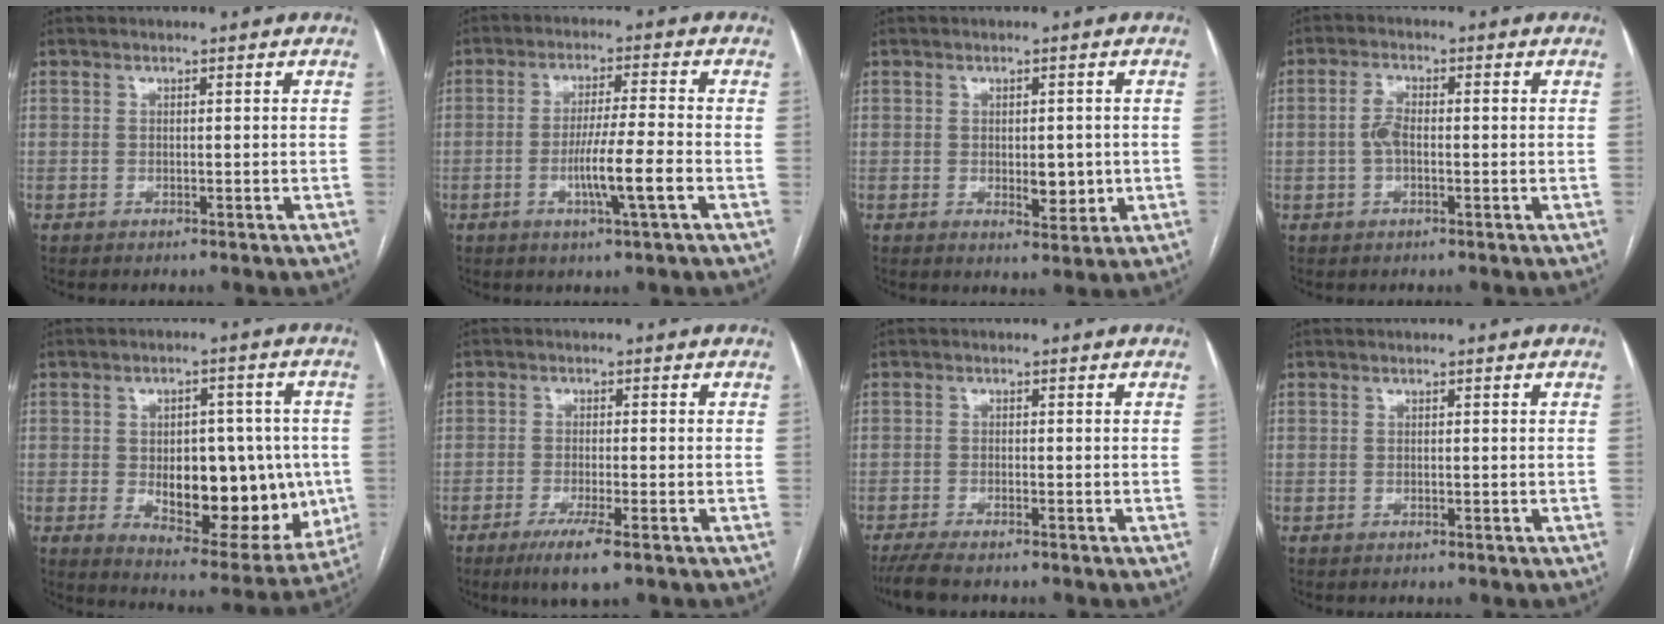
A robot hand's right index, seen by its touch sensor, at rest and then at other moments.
{"total": 7.4, "force": [-2.5, -0.6, 7.0], "torque": [-0.125, -0.008, -0.046]}
{"total": 4.1, "force": [-0.4, 2.0, 3.6], "torque": [-0.048, -0.006, 0.002]}
{"total": 3.5, "force": [-0.2, 1.5, 3.2], "torque": [-0.072, 0.014, -0.005]}
{"total": 17.2, "force": [-1.3, 8.6, 14.8], "torque": [-0.203, -0.001, 0.007]}
{"total": 6.3, "force": [-3.8, 0.3, 5.0], "torque": [-0.094, -0.017, -0.065]}
{"total": 4.8, "force": [-3.9, 0.5, 2.7], "torque": [-0.048, -0.011, -0.065]}
{"total": 0.0}